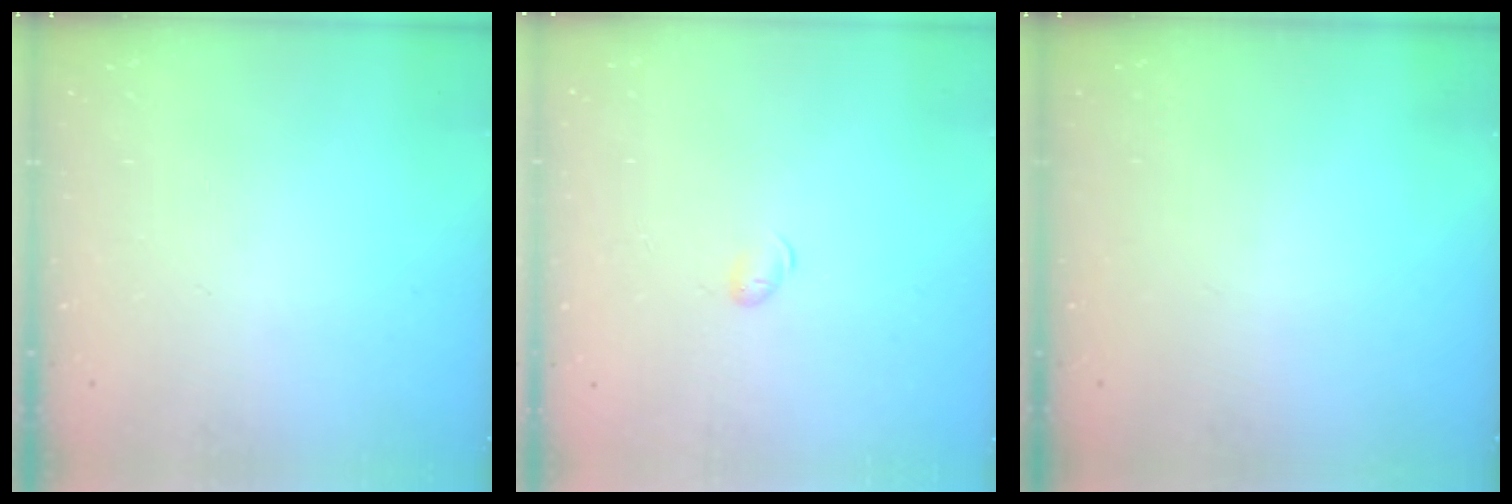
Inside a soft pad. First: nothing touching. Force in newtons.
{"total": 3.8, "press": 3.7, "slide": 0.6}
{"total": 0.0}